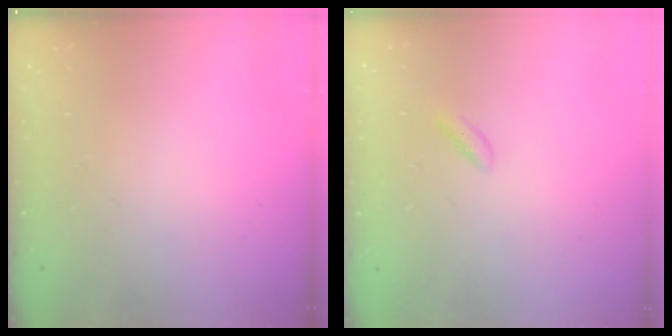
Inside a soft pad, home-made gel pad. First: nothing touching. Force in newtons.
{"total": 1.3, "press": 1.1, "slide": 0.7}